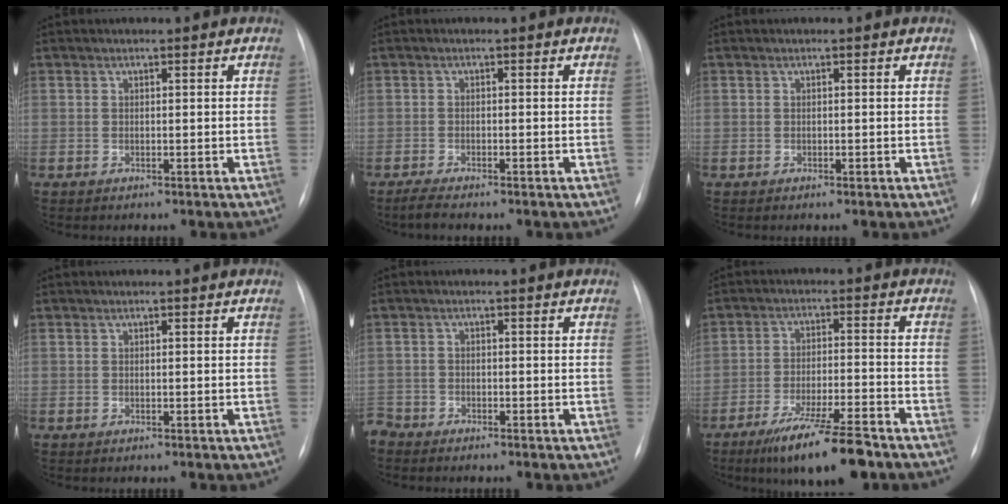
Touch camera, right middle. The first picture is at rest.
{"total": 2.2, "force": [-1.8, 0.0, 1.2], "torque": [-0.037, -0.011, -0.031]}
{"total": 0.0}
{"total": 0.0}
{"total": 2.6, "force": [-2.5, 0.9, 0.0], "torque": [0.001, -0.004, -0.047]}
{"total": 11.3, "force": [-8.1, 1.1, 7.7], "torque": [-0.134, -0.026, -0.136]}